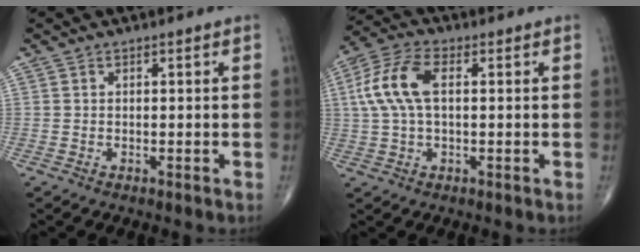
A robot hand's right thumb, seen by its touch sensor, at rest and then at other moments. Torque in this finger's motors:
{"motor_torque": [0.64, 1.65, 1.14, 0.18, 0.14]}